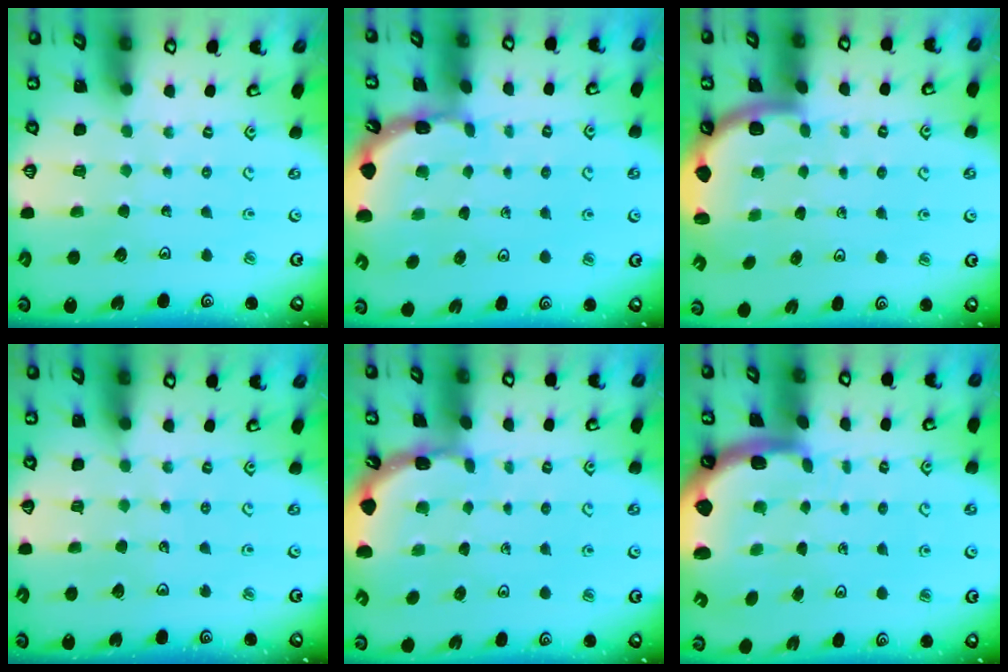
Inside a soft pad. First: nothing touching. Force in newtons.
{"total": 1.6, "press": 1.6, "slide": 0.3}
{"total": 1.8, "press": 1.8, "slide": 0.1}
{"total": 3.2, "press": 3.1, "slide": 0.4}
{"total": 1.8, "press": 1.8, "slide": 0.1}
{"total": 3.9, "press": 3.0, "slide": 2.5}